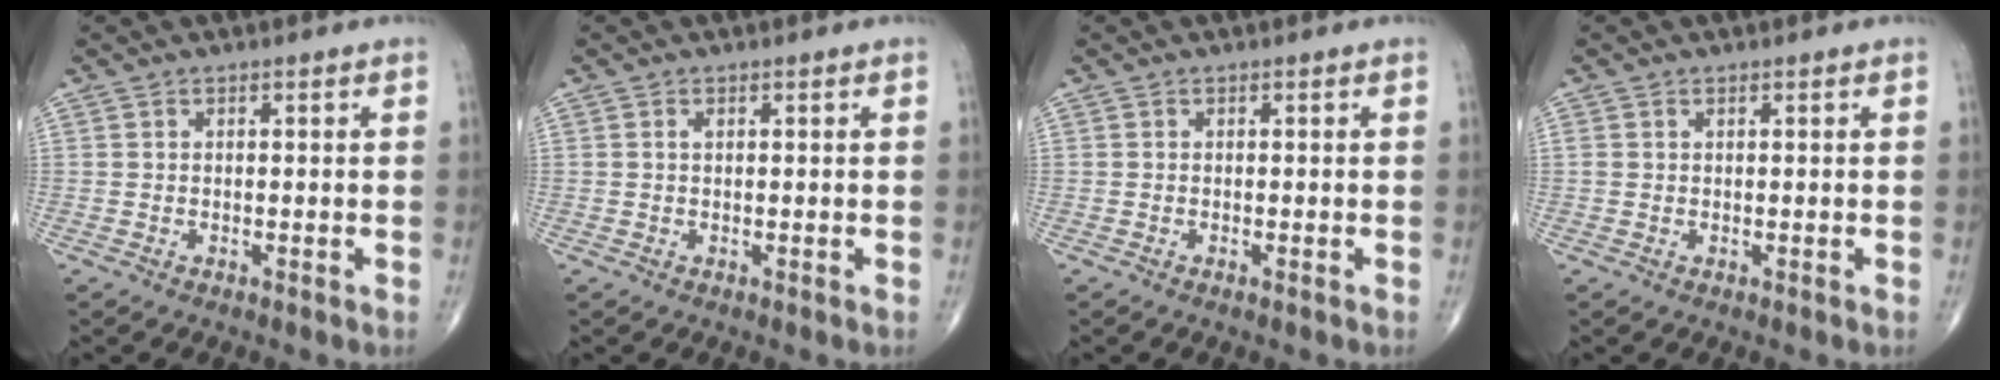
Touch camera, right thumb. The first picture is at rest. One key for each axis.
{"total": 0.6, "fx": 0.2, "fy": 0.3, "fz": 0.5, "tx": -0.013, "ty": 0.003, "tz": 0.003}
{"total": 0.0}
{"total": 0.5, "fx": 0.2, "fy": 0.4, "fz": 0.3, "tx": -0.006, "ty": 0.004, "tz": 0.004}